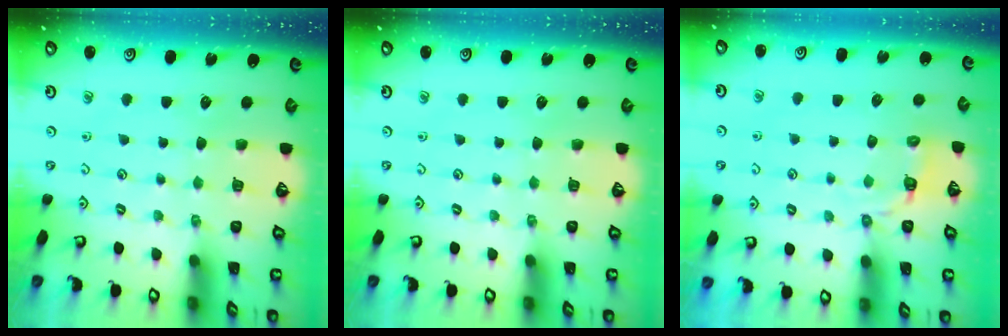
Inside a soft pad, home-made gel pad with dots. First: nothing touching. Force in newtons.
{"total": 0.0}
{"total": 3.0, "press": 1.6, "slide": 2.5}